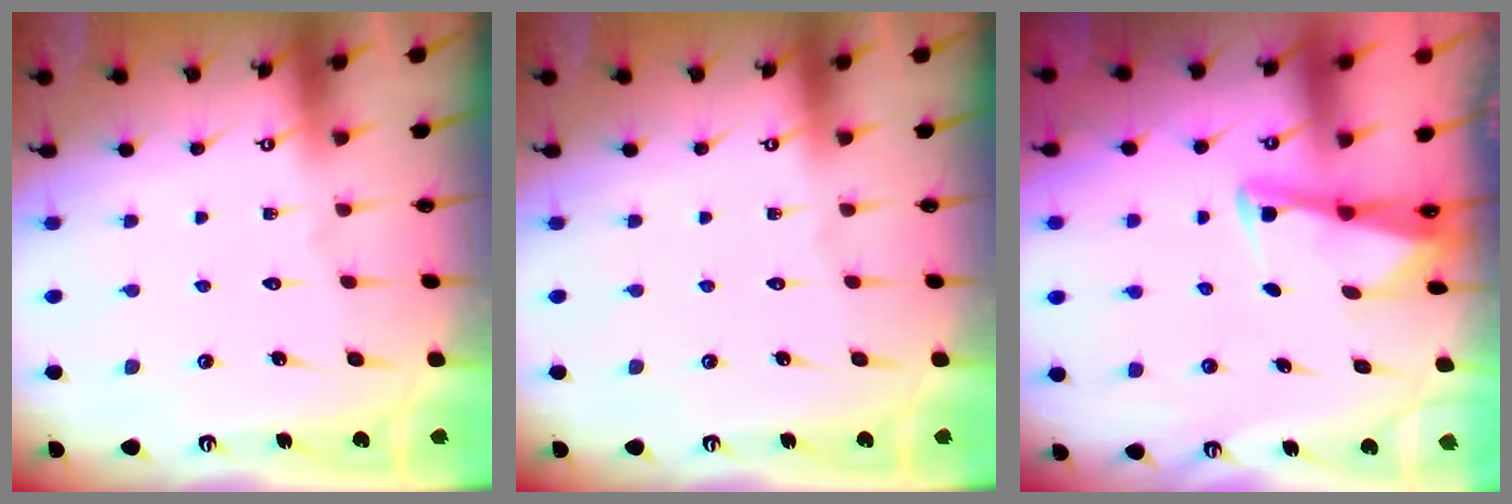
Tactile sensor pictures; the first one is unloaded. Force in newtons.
{"total": 0.0}
{"total": 2.9, "press": 2.9, "slide": 0.3}